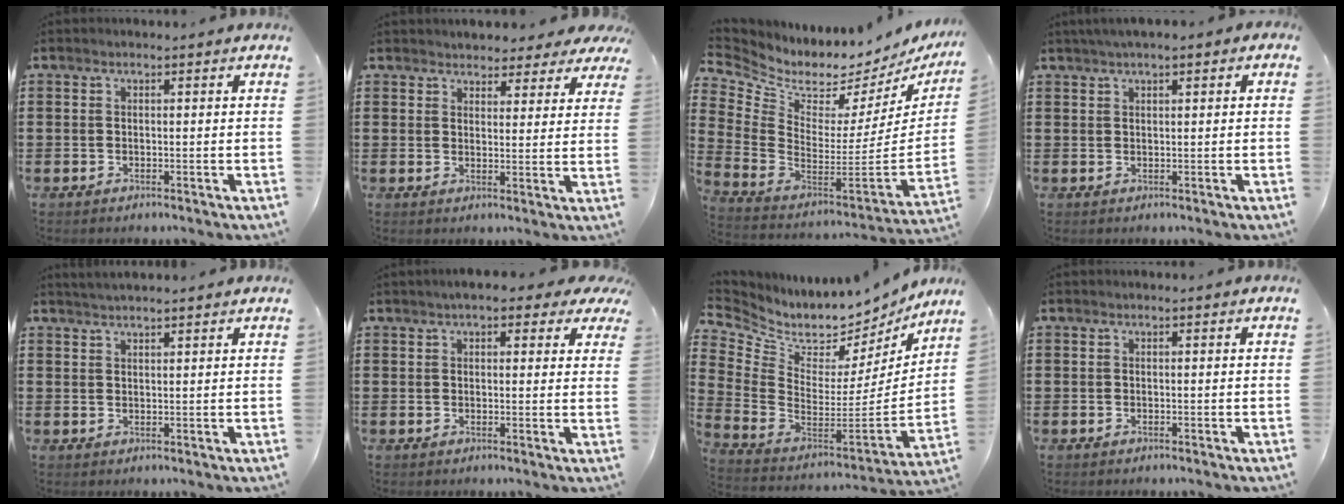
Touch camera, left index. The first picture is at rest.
{"total": 3.4, "force": [3.3, 1.0, 0.2], "torque": [-0.011, -0.011, 0.059]}
{"total": 3.2, "force": [2.7, 1.5, 0.6], "torque": [-0.044, -0.050, 0.039]}
{"total": 1.6, "force": [0.9, 0.4, 1.3], "torque": [-0.026, 0.002, 0.015]}
{"total": 1.7, "force": [1.6, -0.1, 0.5], "torque": [-0.012, 0.001, 0.032]}
{"total": 4.1, "force": [3.1, 1.3, 2.3], "torque": [-0.047, -0.002, 0.053]}
{"total": 5.2, "force": [4.7, 2.3, 0.6], "torque": [-0.054, -0.065, 0.077]}
{"total": 0.0}